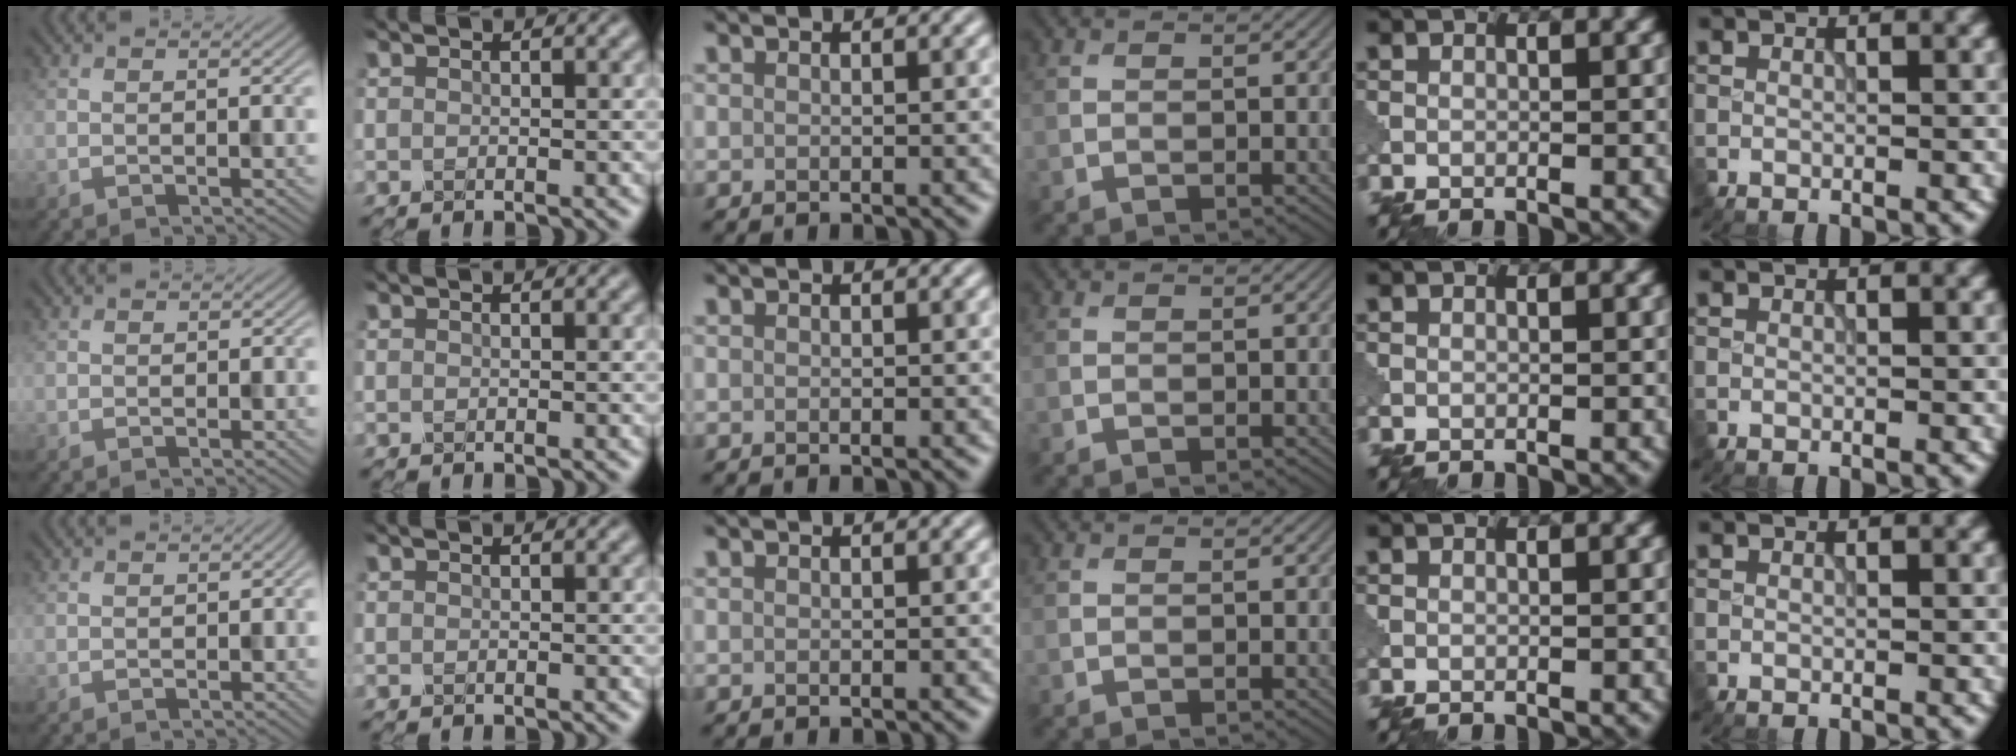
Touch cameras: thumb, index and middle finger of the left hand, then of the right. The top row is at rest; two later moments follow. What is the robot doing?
{"motion": "shake", "object": "medicine bottle"}